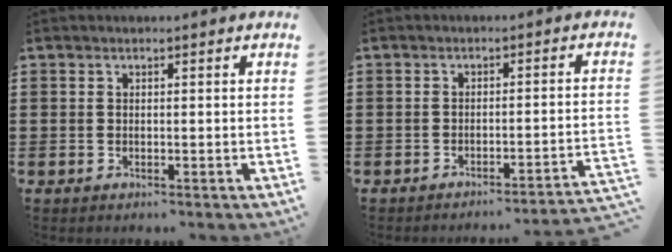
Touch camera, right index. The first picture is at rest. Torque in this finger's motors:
{"motor_torque": [-0.45, 0.46, -0.59, -0.03]}